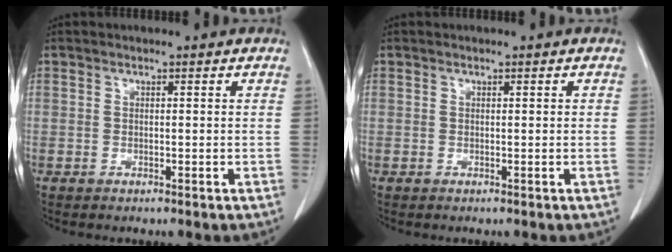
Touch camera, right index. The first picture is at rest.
{"total": 0.0}